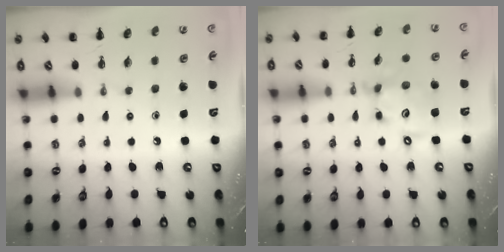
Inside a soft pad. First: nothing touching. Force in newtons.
{"total": 12.6, "press": 12.3, "slide": 2.6}